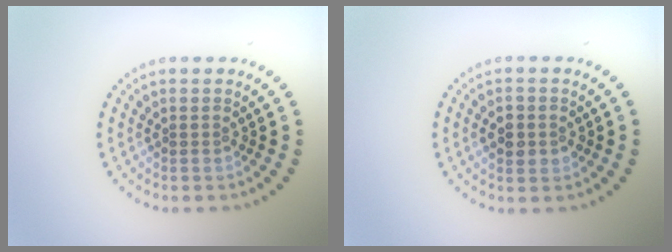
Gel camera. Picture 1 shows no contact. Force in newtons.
{"total": 2.2, "press": 2.2, "slide": 0.2}